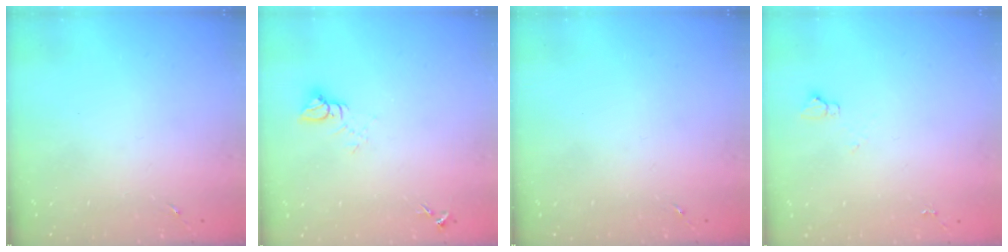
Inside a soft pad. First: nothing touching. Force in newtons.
{"total": 5.0, "press": 5.0, "slide": 0.4}
{"total": 0.0}
{"total": 3.5, "press": 3.5, "slide": 0.4}